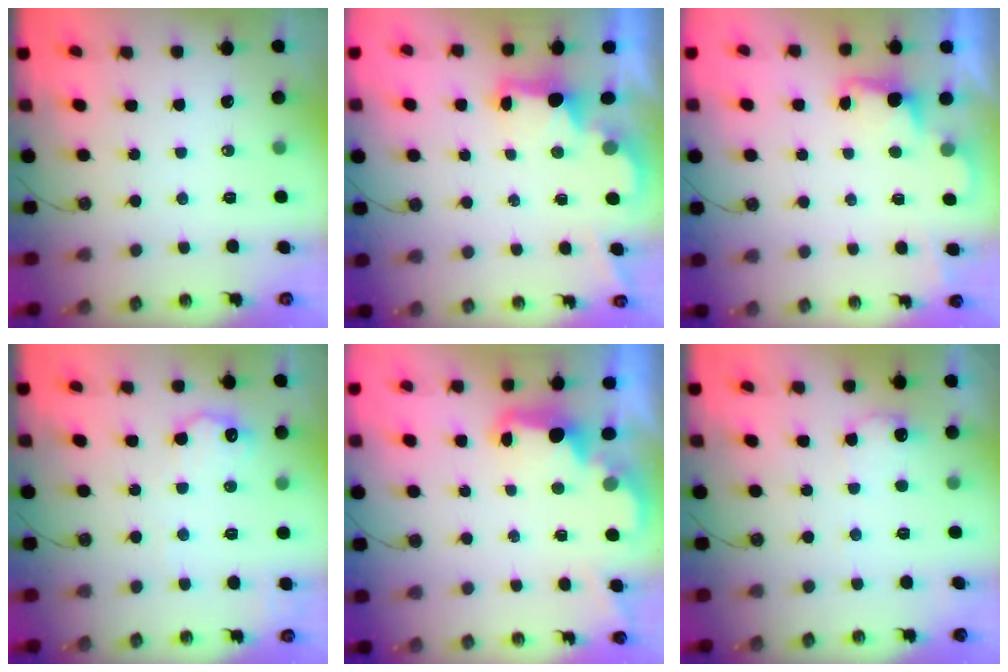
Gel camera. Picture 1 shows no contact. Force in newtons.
{"total": 2.3, "press": 2.1, "slide": 0.8}
{"total": 2.0, "press": 1.8, "slide": 0.9}
{"total": 10.3, "press": 10.3, "slide": 0.4}
{"total": 2.8, "press": 2.7, "slide": 0.9}
{"total": 7.3, "press": 7.3, "slide": 0.2}